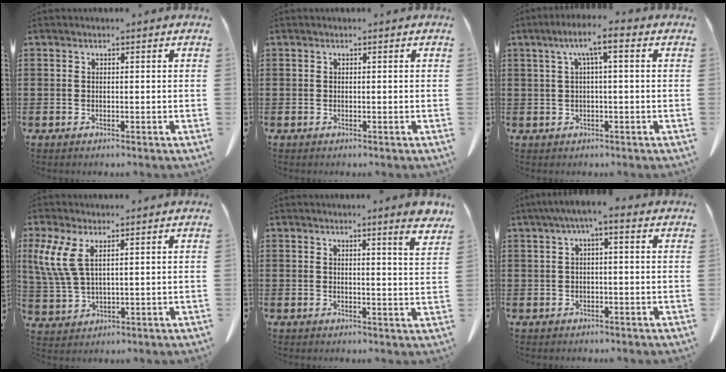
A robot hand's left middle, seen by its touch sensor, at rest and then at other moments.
{"total": 0.0}
{"total": 5.1, "force": [1.2, 0.8, 4.9], "torque": [-0.096, 0.008, 0.016]}
{"total": 6.2, "force": [3.0, 2.3, 5.0], "torque": [-0.137, -0.006, 0.047]}
{"total": 4.0, "force": [3.6, -0.7, 1.8], "torque": [-0.036, -0.018, 0.061]}
{"total": 2.7, "force": [-0.7, 0.6, 2.6], "torque": [-0.044, 0.005, -0.015]}